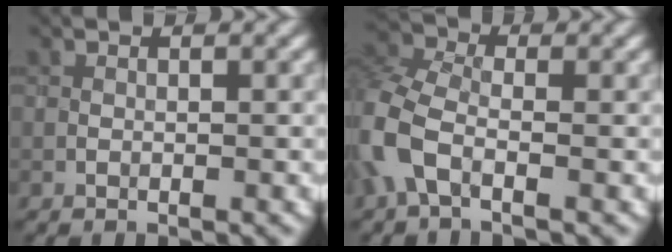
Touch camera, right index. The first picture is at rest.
{"total": 6.6, "force": [-2.2, 3.8, 4.9], "torque": [-0.132, -0.003, -0.065]}